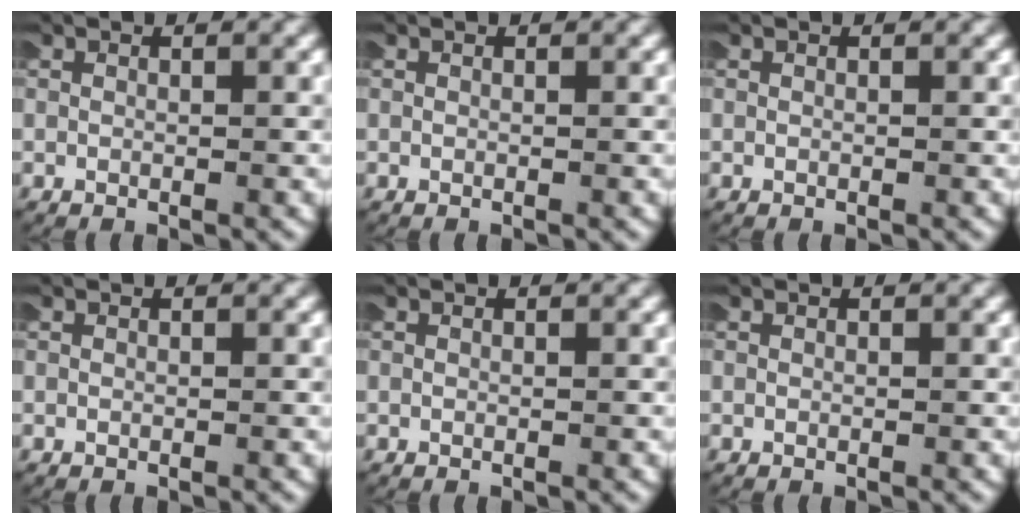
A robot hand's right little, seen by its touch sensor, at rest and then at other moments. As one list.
[{"total": 0.0}, {"total": 0.0}, {"total": 0.0}, {"total": 0.0}, {"total": 0.0}]